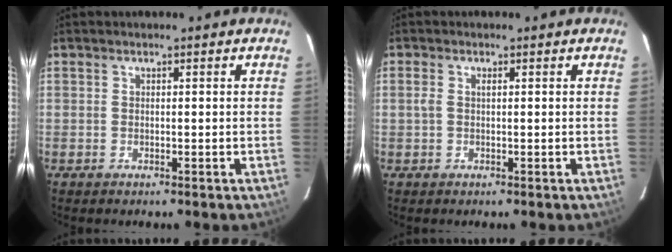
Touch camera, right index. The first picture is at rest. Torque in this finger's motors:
{"motor_torque": [0.02, 0.02, 0.11, 0.04]}